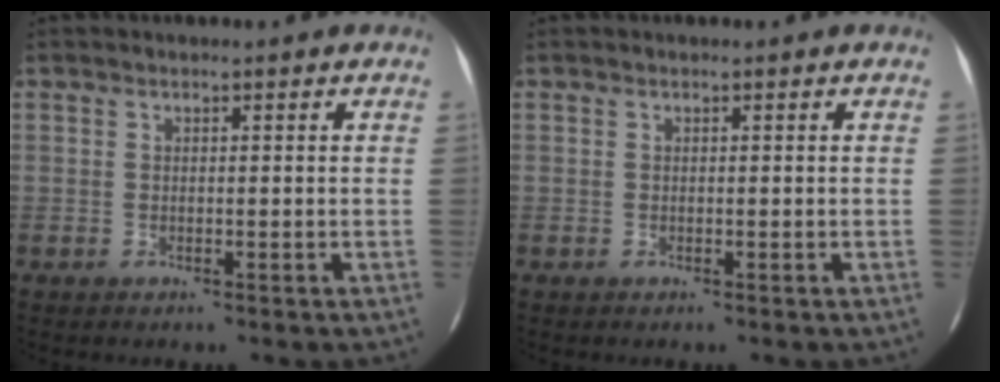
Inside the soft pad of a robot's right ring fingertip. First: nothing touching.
{"total": 0.0}